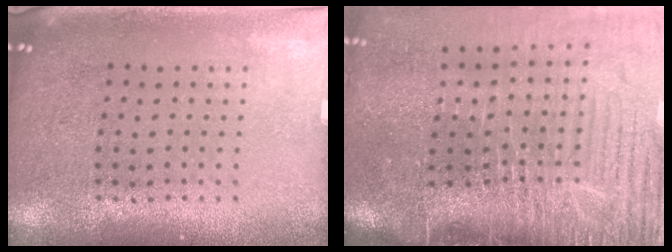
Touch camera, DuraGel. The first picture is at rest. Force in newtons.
{"total": 5.0, "press": 4.2, "slide": 2.8}